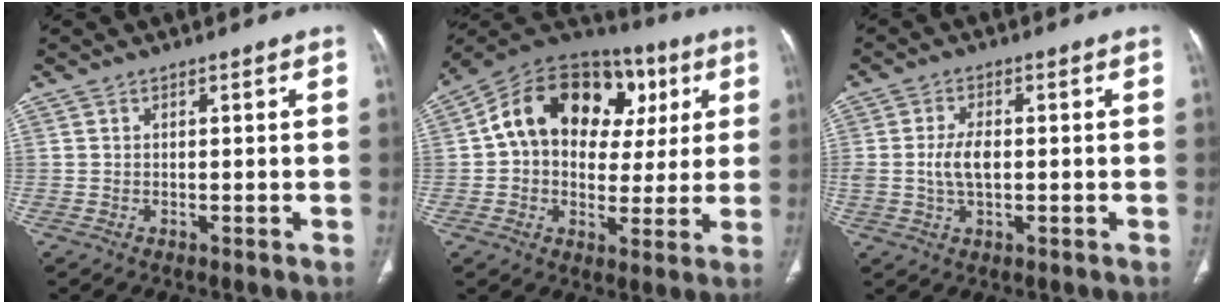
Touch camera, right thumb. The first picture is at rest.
{"total": 21.4, "force": [5.2, 15.1, 14.2], "torque": [-0.182, 0.034, 0.074]}
{"total": 5.1, "force": [-0.1, 2.6, 4.4], "torque": [-0.091, 0.005, 0.000]}